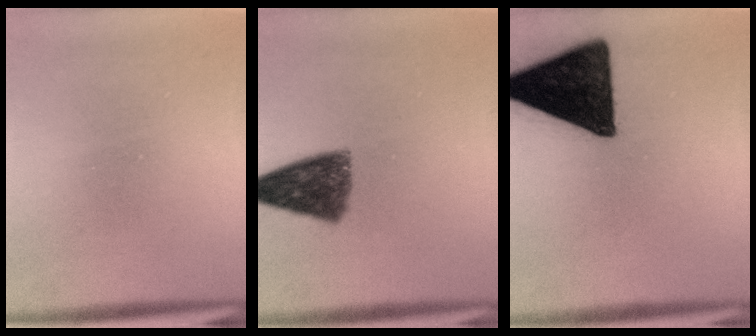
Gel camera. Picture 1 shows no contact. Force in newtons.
{"total": 8.2}
{"total": 17.4}